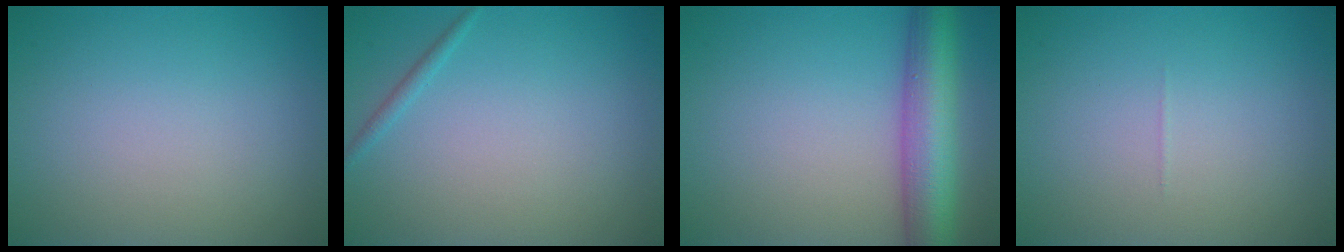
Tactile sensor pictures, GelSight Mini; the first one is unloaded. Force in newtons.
{"total": 0.8, "press": 0.8, "slide": 0.0}
{"total": 7.0, "press": 6.9, "slide": 0.4}
{"total": 0.0}